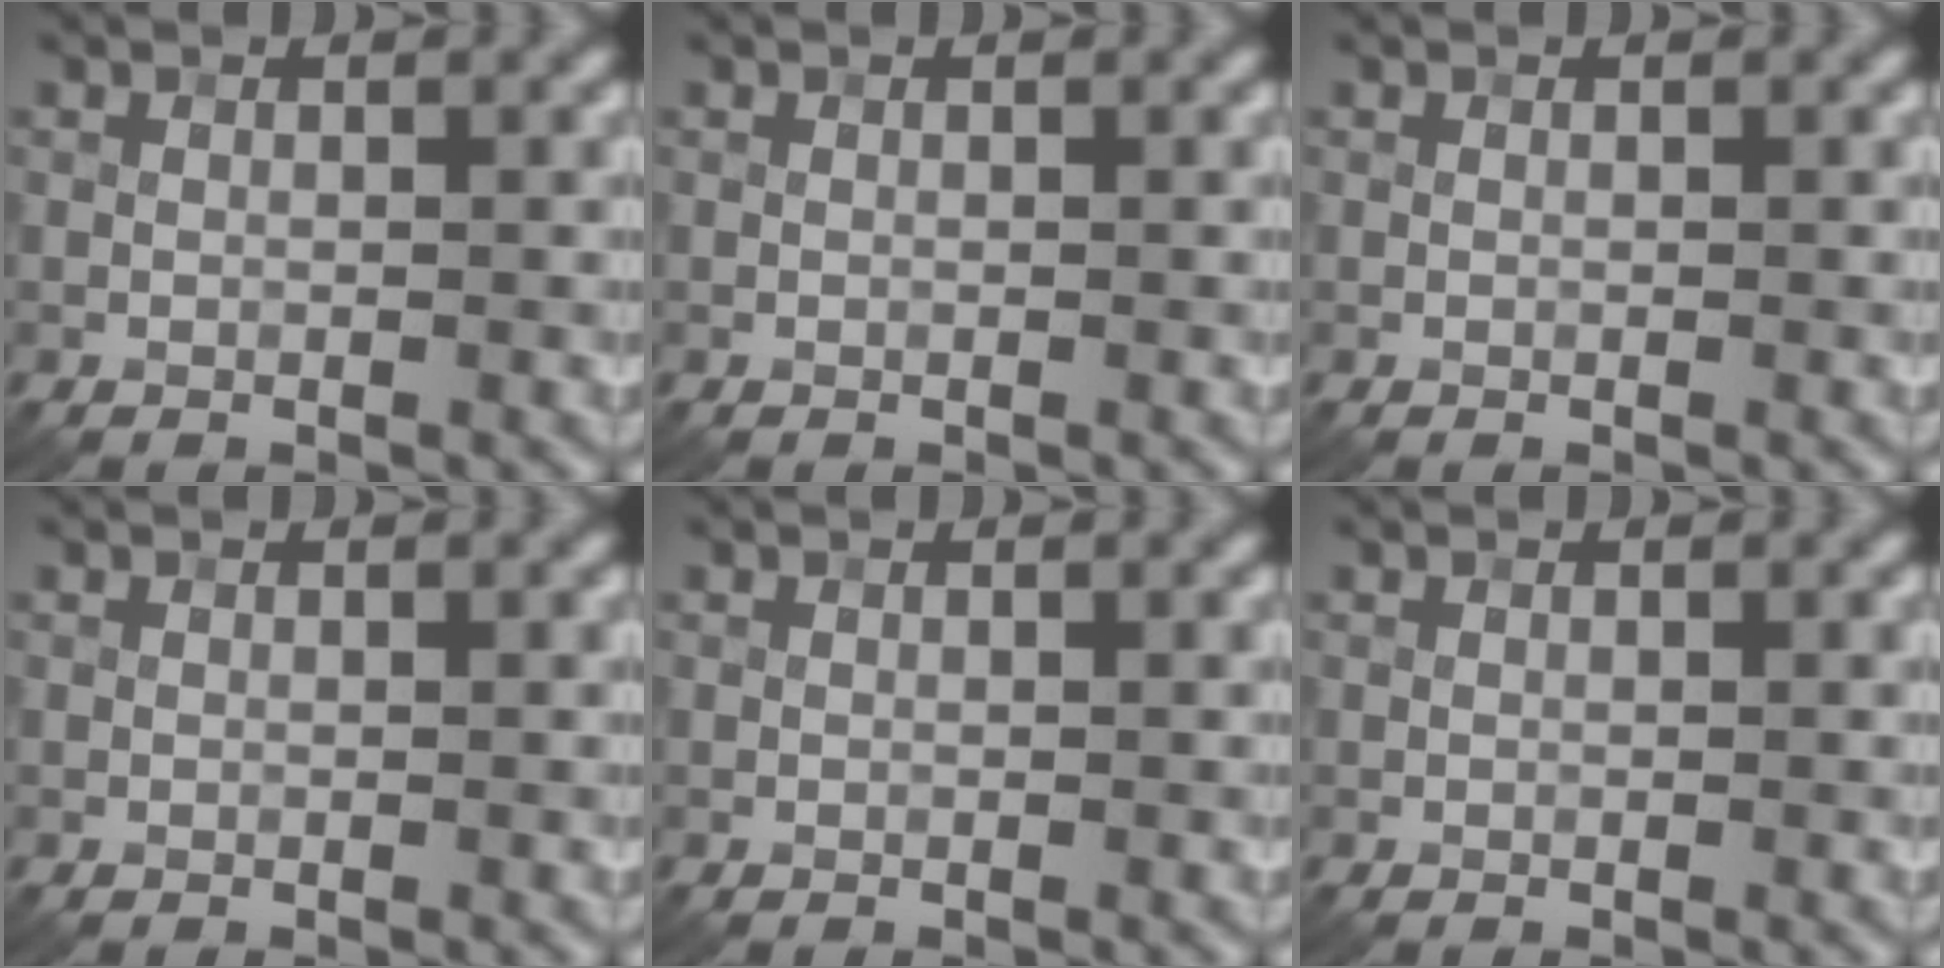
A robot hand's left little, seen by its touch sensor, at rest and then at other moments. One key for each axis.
{"total": 0.0}
{"total": 0.0}
{"total": 0.0}
{"total": 0.0}
{"total": 0.0}